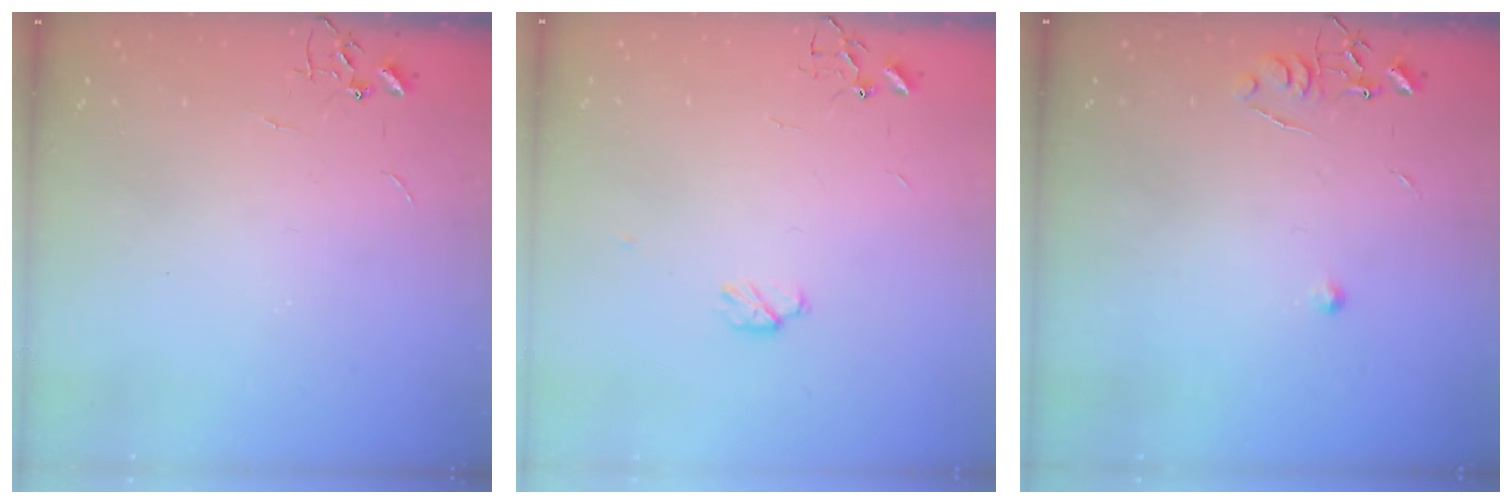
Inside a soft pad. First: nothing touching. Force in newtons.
{"total": 3.9, "press": 3.7, "slide": 1.3}
{"total": 5.8, "press": 5.8, "slide": 0.8}